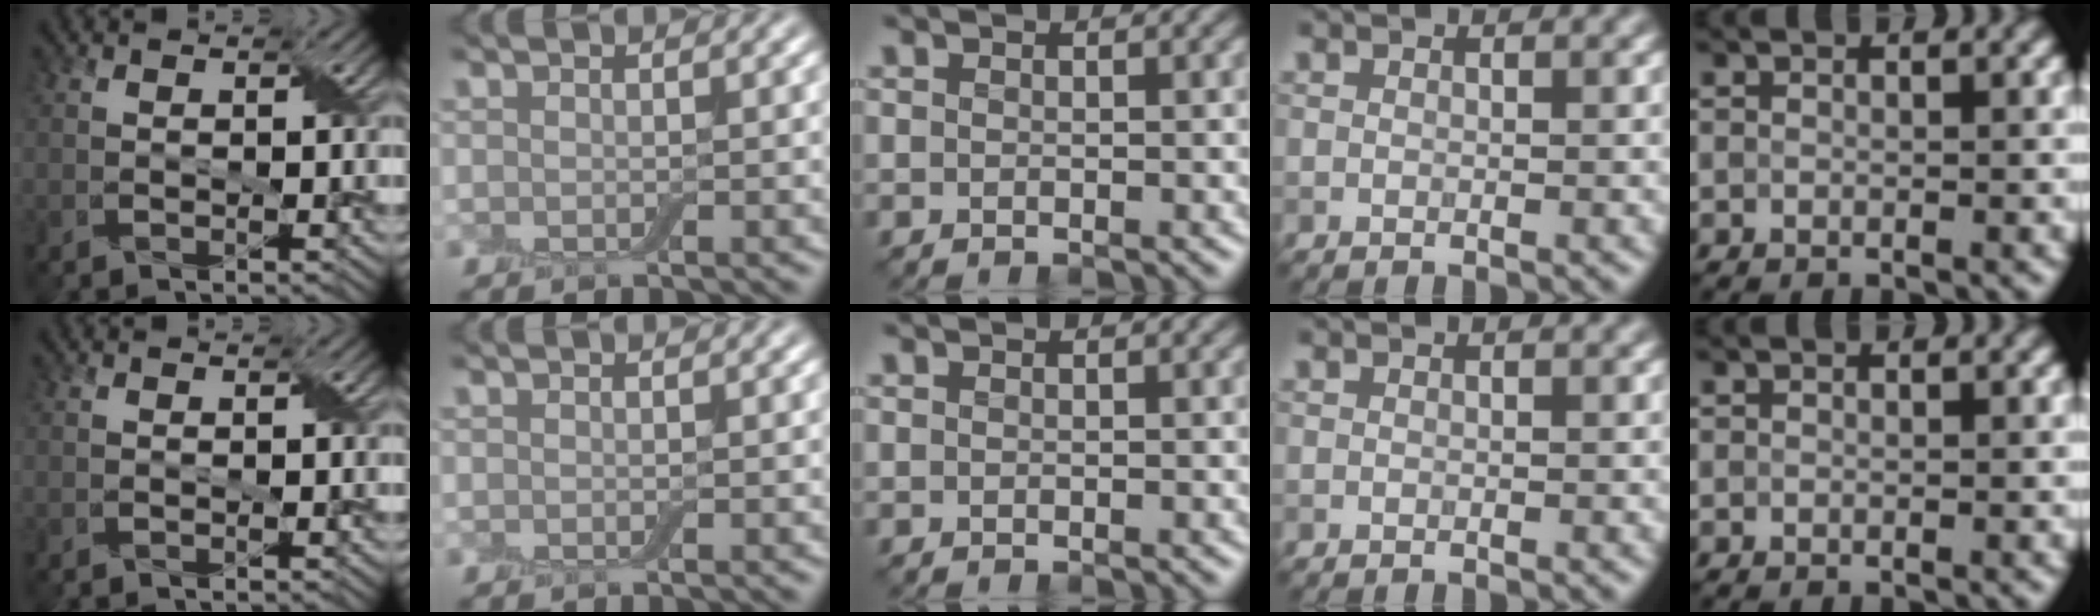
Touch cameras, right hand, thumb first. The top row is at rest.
{}